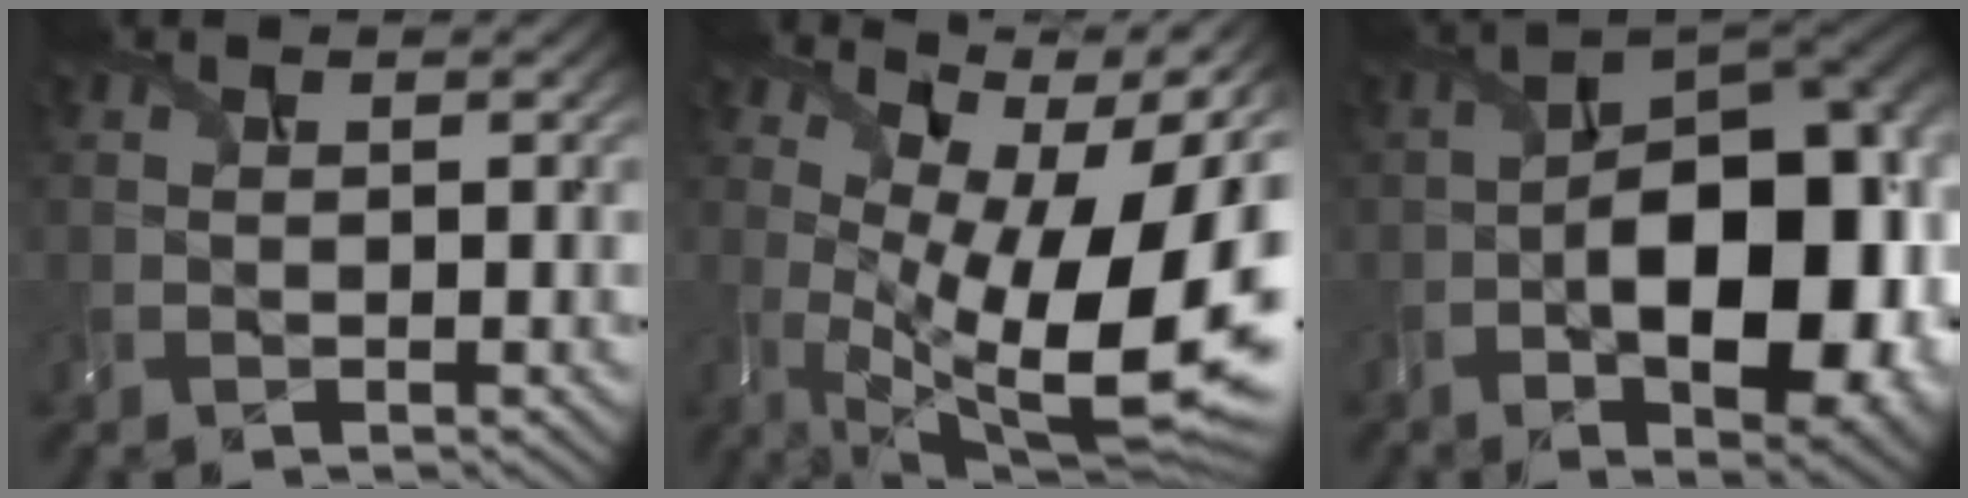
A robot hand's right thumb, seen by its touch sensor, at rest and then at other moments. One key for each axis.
{"total": 17.9, "fx": 2.4, "fy": 7.5, "fz": 16.0, "tx": -0.248, "ty": 0.012, "tz": 0.070}
{"total": 18.1, "fx": -3.9, "fy": 9.1, "fz": 15.1, "tx": -0.207, "ty": -0.010, "tz": -0.055}